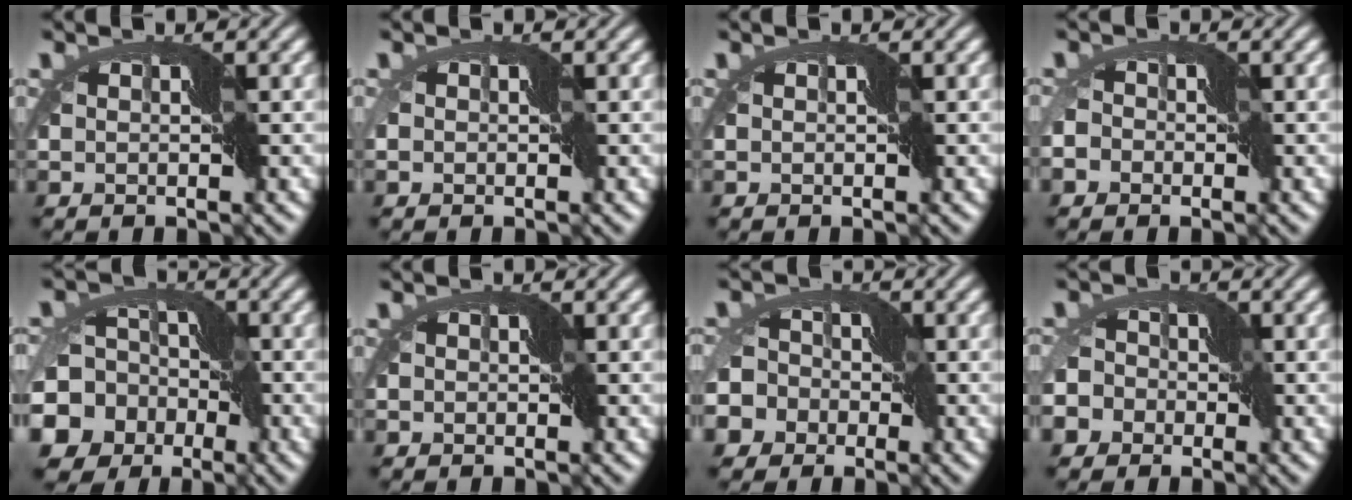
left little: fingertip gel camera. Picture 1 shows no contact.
{"total": 1.0, "force": [-0.3, 0.8, 0.5], "torque": [-0.010, -0.002, -0.003]}
{"total": 0.0}
{"total": 4.3, "force": [-2.3, 3.3, 1.5], "torque": [-0.016, -0.003, -0.051]}
{"total": 13.3, "force": [-4.9, 11.1, 5.4], "torque": [-0.118, -0.035, -0.108]}
{"total": 1.1, "force": [-0.5, 0.9, 0.4], "torque": [-0.002, 0.000, -0.008]}
{"total": 7.6, "force": [-3.4, 6.1, 2.9], "torque": [-0.041, -0.007, -0.081]}
{"total": 7.8, "force": [-4.2, 6.0, 2.8], "torque": [-0.042, -0.012, -0.087]}